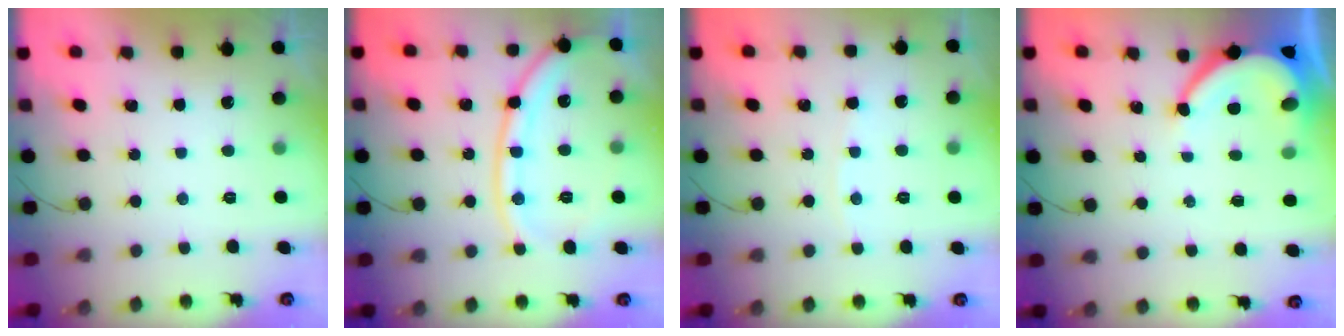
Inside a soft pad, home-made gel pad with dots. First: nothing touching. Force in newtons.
{"total": 15.3, "press": 15.2, "slide": 1.6}
{"total": 2.0, "press": 2.0, "slide": 0.4}
{"total": 7.3, "press": 7.2, "slide": 1.3}